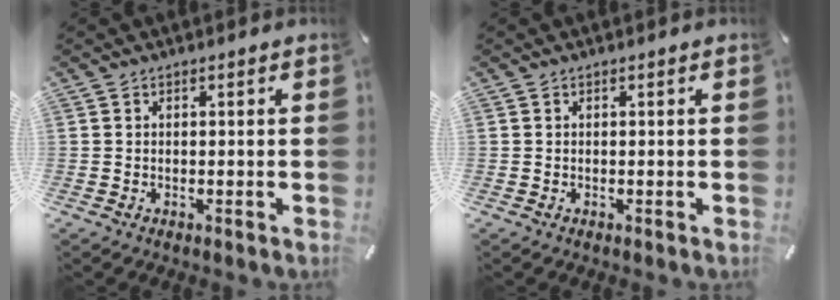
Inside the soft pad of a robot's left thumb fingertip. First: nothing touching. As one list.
[{"total": 0.0}]